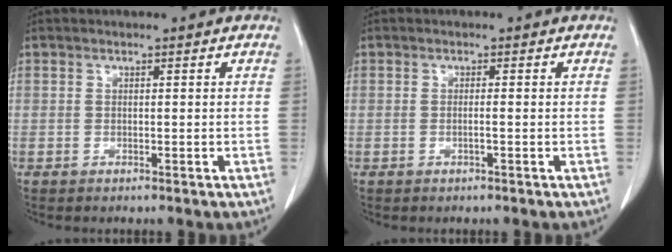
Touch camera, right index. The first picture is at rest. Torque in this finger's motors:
{"motor_torque": [-0.05, 0.02, -0.08, -0.01]}